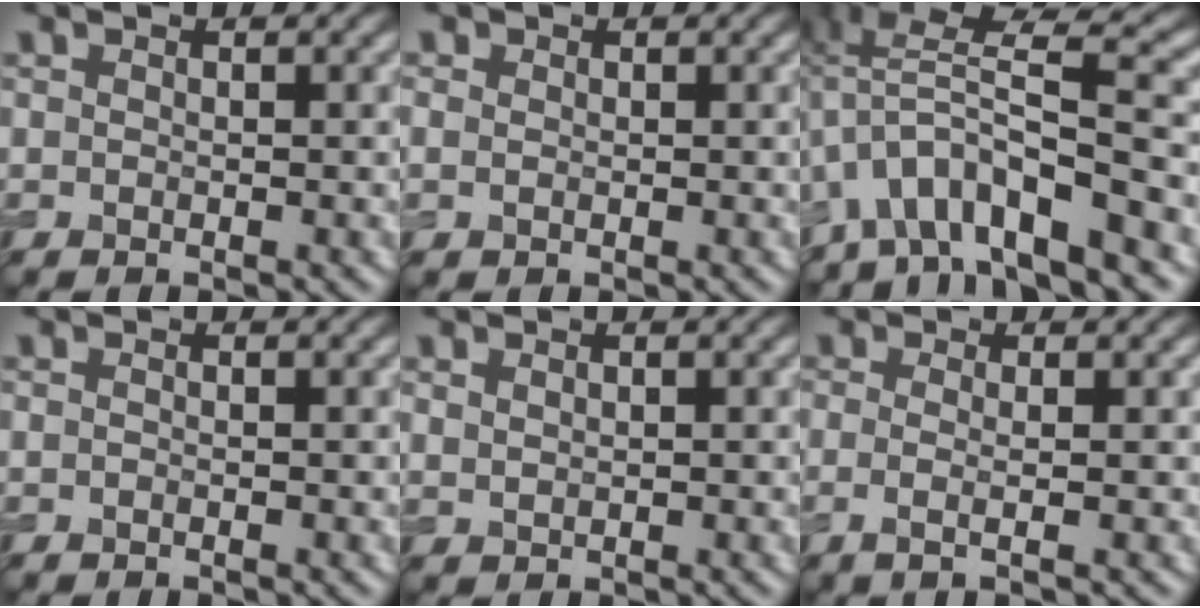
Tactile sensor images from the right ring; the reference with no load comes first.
{"total": 1.1, "force": [0.4, 0.9, 0.5], "torque": [-0.009, 0.000, 0.004]}
{"total": 8.9, "force": [-2.8, 2.8, 7.9], "torque": [-0.132, 0.019, -0.059]}
{"total": 0.0}
{"total": 1.0, "force": [0.6, 0.6, 0.5], "torque": [-0.016, -0.002, 0.017]}
{"total": 1.9, "force": [-0.2, 0.5, 1.8], "torque": [-0.033, -0.004, -0.009]}